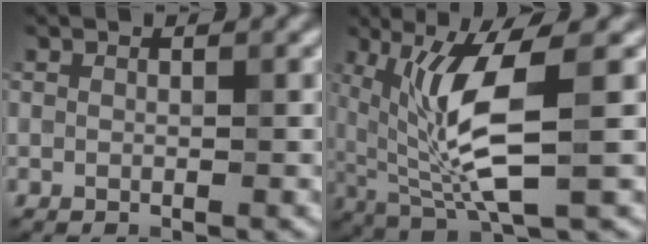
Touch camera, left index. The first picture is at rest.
{"total": 7.9, "force": [1.0, 1.9, 7.6], "torque": [-0.154, -0.014, 0.027]}